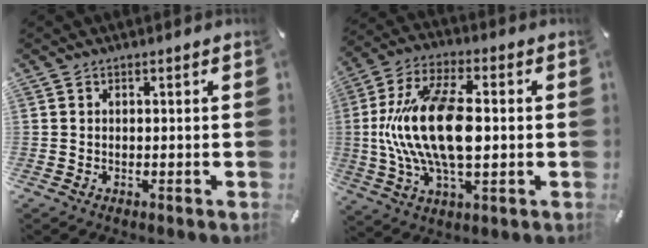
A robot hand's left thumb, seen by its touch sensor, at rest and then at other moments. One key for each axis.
{"total": 18.4, "fx": 0.3, "fy": 9.0, "fz": 16.0, "tx": -0.337, "ty": -0.003, "tz": 0.003}